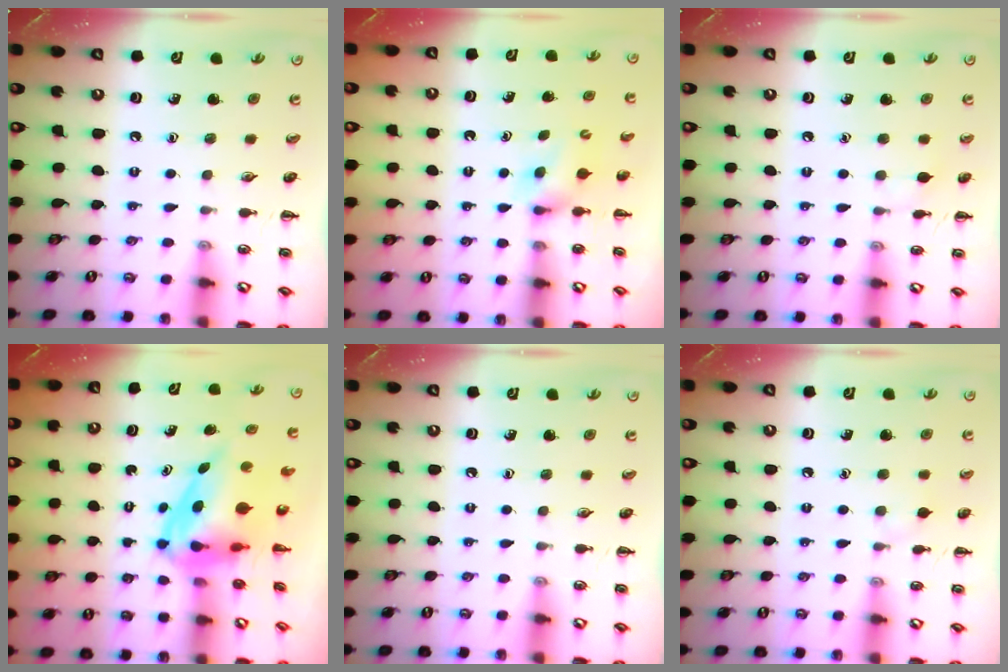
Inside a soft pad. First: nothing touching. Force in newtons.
{"total": 4.7, "press": 4.5, "slide": 1.2}
{"total": 4.7, "press": 4.4, "slide": 1.7}
{"total": 5.9, "press": 5.5, "slide": 1.9}
{"total": 0.0}
{"total": 3.9, "press": 3.6, "slide": 1.6}